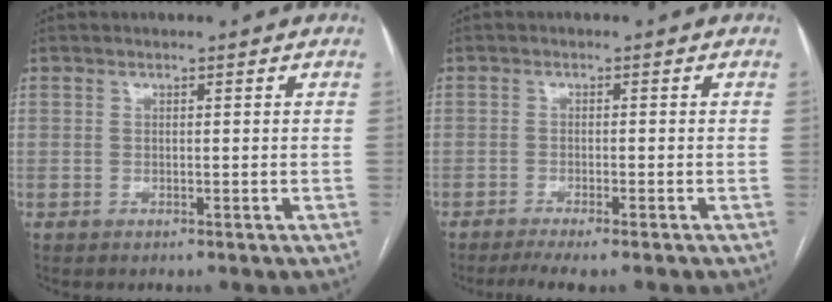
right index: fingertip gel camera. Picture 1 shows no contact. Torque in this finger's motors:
{"motor_torque": [0.17, -0.02, 0.18, 0.02]}